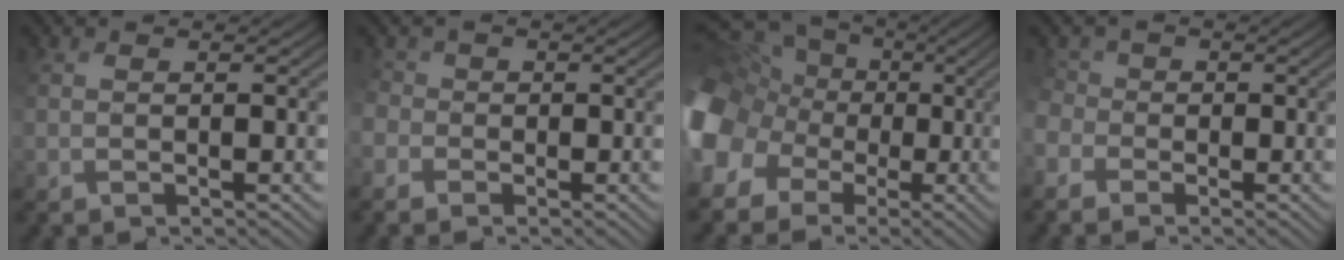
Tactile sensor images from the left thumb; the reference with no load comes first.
{"total": 2.8, "force": [-2.2, 1.6, -0.8], "torque": [-0.001, -0.006, -0.035]}
{"total": 14.4, "force": [-1.4, 13.0, 6.0], "torque": [-0.216, -0.005, -0.044]}
{"total": 3.3, "force": [-2.5, 2.2, -0.3], "torque": [-0.018, -0.005, -0.041]}